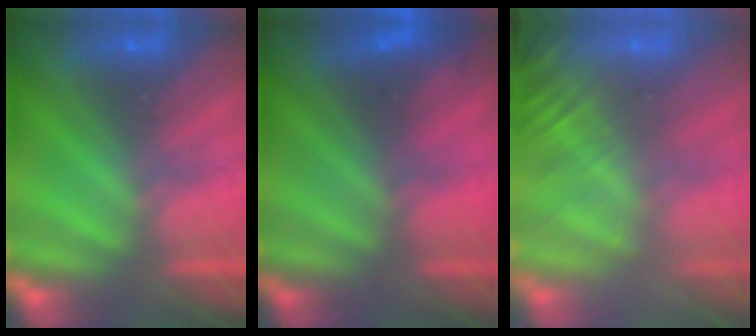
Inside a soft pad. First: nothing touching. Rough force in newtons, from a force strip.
{"total": 1.8}
{"total": 9.4}